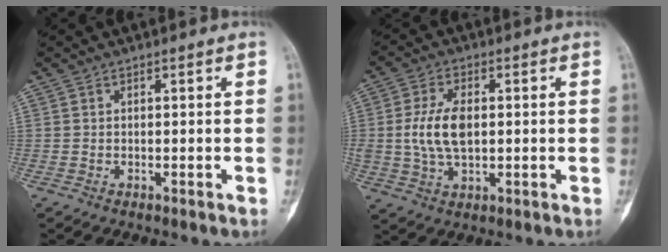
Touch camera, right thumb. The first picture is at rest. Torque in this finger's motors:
{"motor_torque": [0.25, 0.46, 0.87, -0.12, 0.22]}